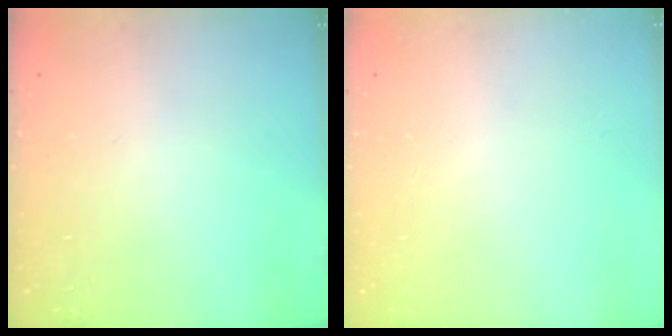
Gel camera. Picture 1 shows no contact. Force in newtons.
{"total": 0.0}